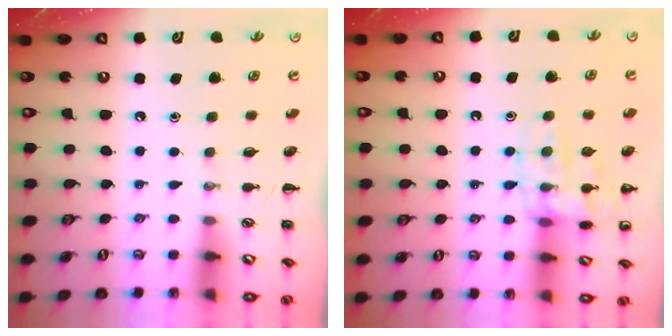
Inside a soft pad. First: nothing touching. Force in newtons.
{"total": 12.0, "press": 12.0, "slide": 0.6}